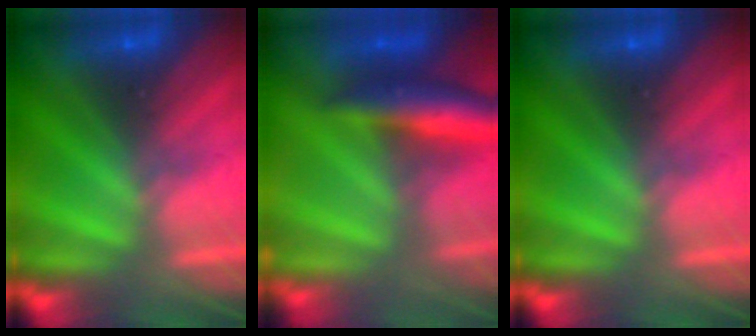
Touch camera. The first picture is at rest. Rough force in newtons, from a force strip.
{"total": 6.9}
{"total": 0.0}